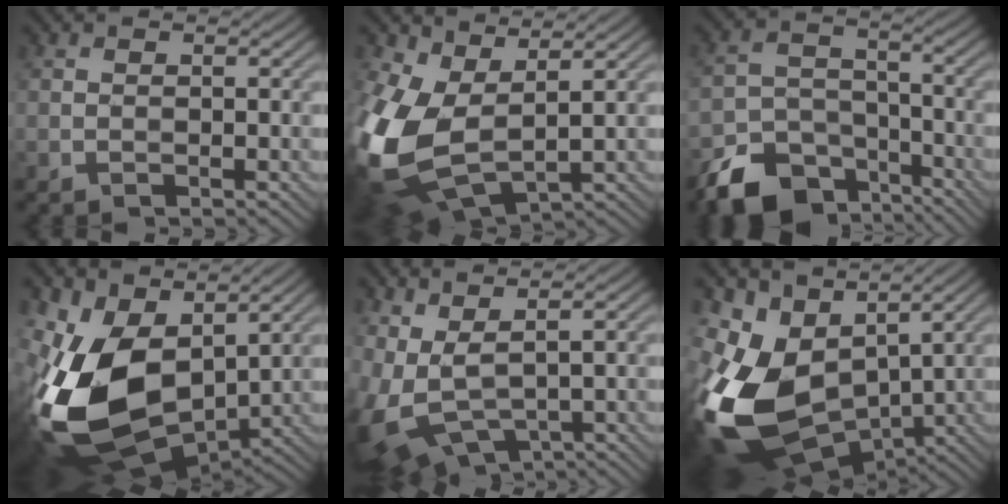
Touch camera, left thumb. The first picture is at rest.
{"total": 14.7, "force": [1.1, 9.2, 11.4], "torque": [-0.311, -0.026, 0.031]}
{"total": 11.2, "force": [-7.6, 6.5, 5.0], "torque": [-0.103, -0.021, -0.136]}
{"total": 16.6, "force": [1.1, 10.2, 13.0], "torque": [-0.310, -0.025, 0.027]}
{"total": 9.0, "force": [1.7, 4.5, 7.6], "torque": [-0.202, -0.031, 0.055]}
{"total": 16.2, "force": [-0.6, 10.9, 11.9], "torque": [-0.307, -0.031, 0.001]}